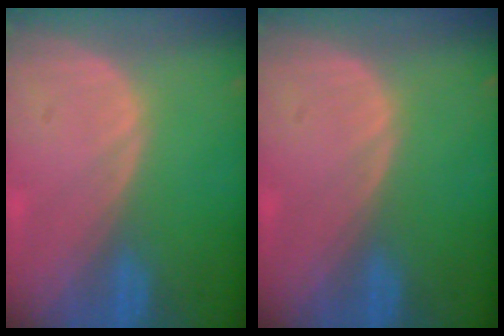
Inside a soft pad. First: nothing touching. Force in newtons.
{"total": 0.0}